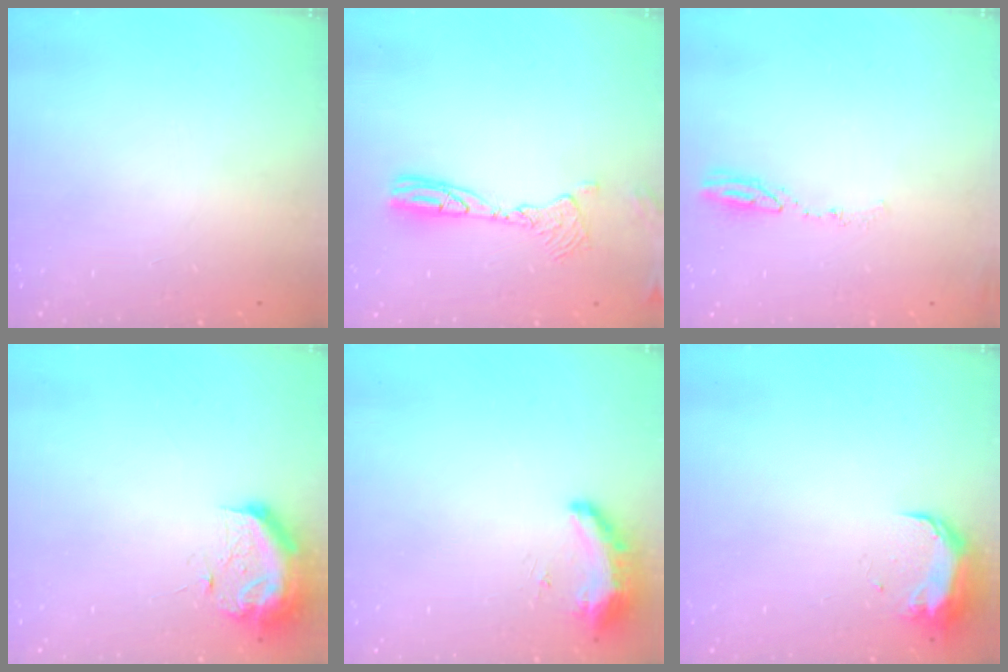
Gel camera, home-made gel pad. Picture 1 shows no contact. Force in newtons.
{"total": 9.5, "press": 9.2, "slide": 2.4}
{"total": 4.8, "press": 4.8, "slide": 0.4}
{"total": 10.4, "press": 10.4, "slide": 0.9}
{"total": 8.5, "press": 8.4, "slide": 1.5}
{"total": 9.4, "press": 9.4, "slide": 0.4}